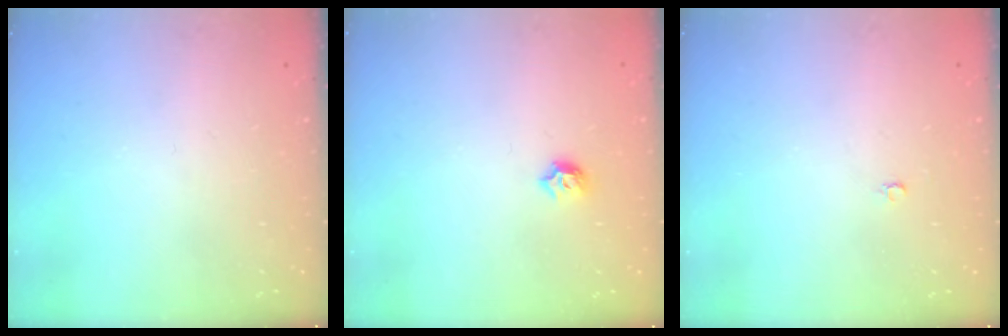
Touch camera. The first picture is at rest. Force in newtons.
{"total": 5.3, "press": 5.3, "slide": 0.9}
{"total": 2.0, "press": 2.0, "slide": 0.4}